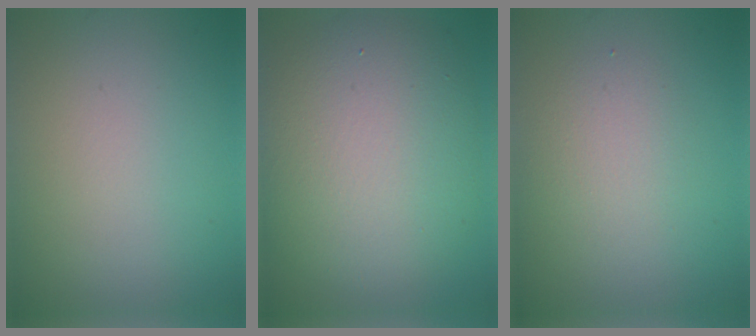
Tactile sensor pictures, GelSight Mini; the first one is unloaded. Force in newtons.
{"total": 10.1, "press": 10.1, "slide": 0.6}
{"total": 2.3, "press": 2.3, "slide": 0.2}